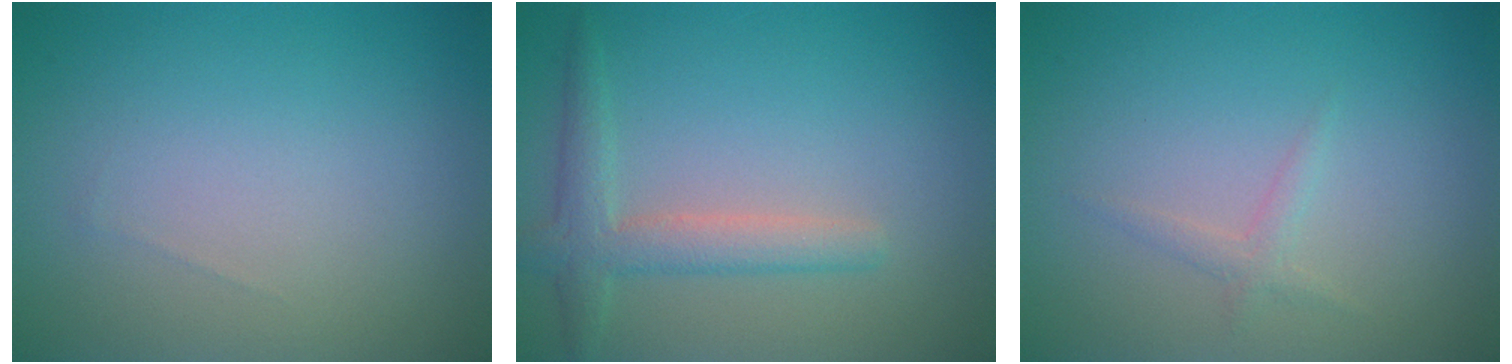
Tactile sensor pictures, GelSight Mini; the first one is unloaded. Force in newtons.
{"total": 3.1, "press": 3.0, "slide": 0.1}
{"total": 1.1, "press": 1.1, "slide": 0.0}